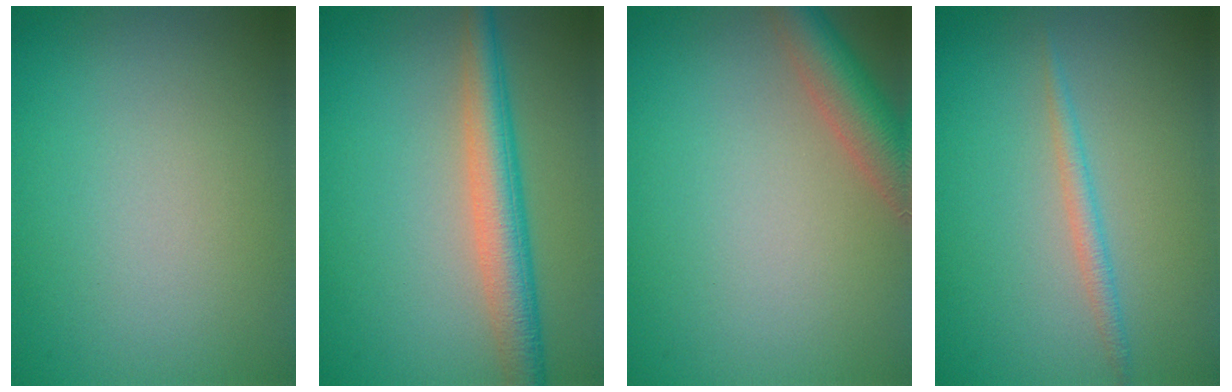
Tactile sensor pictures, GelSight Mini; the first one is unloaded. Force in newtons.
{"total": 4.8, "press": 4.8, "slide": 0.1}
{"total": 4.8, "press": 4.8, "slide": 0.2}
{"total": 1.5, "press": 1.5, "slide": 0.1}